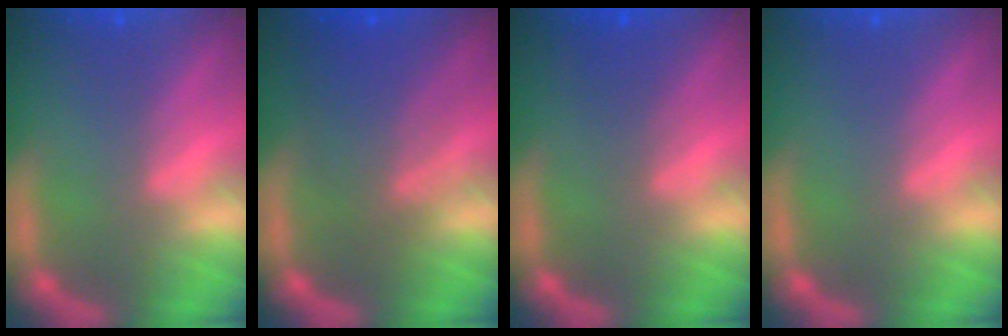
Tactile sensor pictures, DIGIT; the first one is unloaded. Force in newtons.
{"total": 6.0}
{"total": 2.0}
{"total": 0.0}